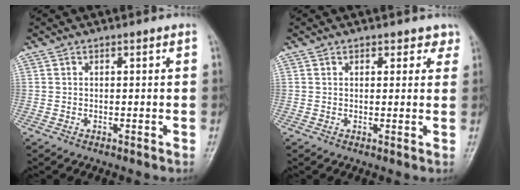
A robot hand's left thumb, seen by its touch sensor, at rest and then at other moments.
{"total": 2.7, "force": [1.9, 1.8, 0.7], "torque": [0.025, -0.006, 0.017]}